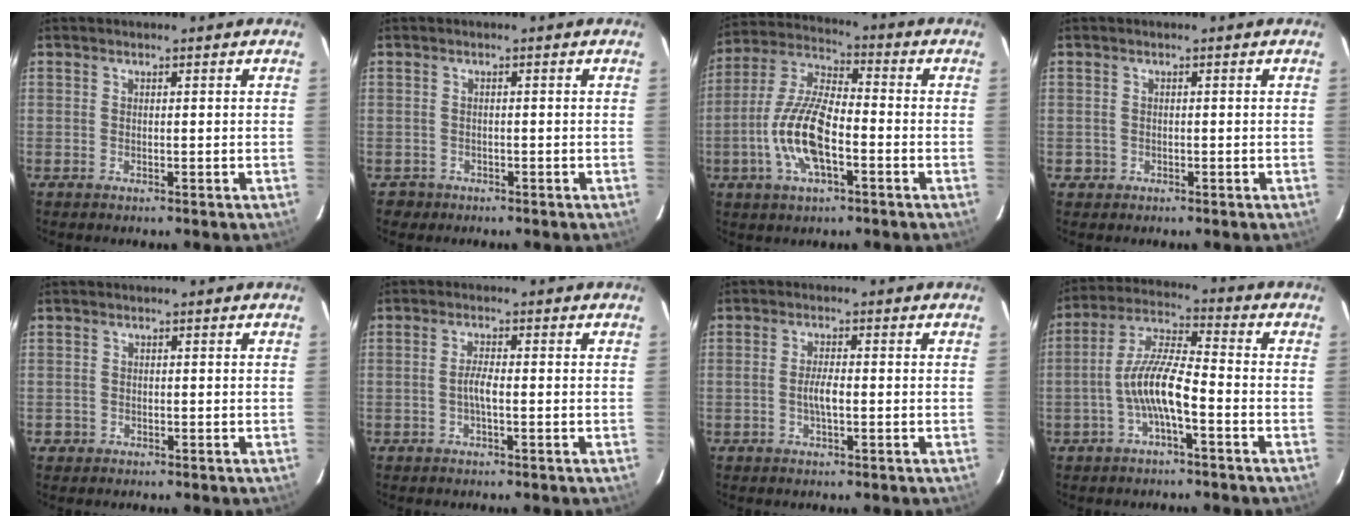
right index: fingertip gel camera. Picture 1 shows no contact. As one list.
[{"total": 2.1, "force": [-1.2, 1.7, 0.1], "torque": [-0.008, 0.002, -0.014]}, {"total": 13.8, "force": [-4.2, 5.0, 12.1], "torque": [-0.257, 0.000, -0.085]}, {"total": 1.4, "force": [-0.5, 1.3, 0.1], "torque": [-0.001, 0.003, -0.003]}, {"total": 1.3, "force": [-0.6, 1.2, 0.1], "torque": [-0.003, 0.003, -0.007]}, {"total": 2.4, "force": [-0.7, 0.2, 2.3], "torque": [-0.047, 0.003, -0.014]}, {"total": 3.1, "force": [-0.7, 0.6, 2.9], "torque": [-0.056, 0.001, -0.014]}, {"total": 9.3, "force": [-3.4, 1.7, 8.5], "torque": [-0.184, 0.012, -0.064]}]